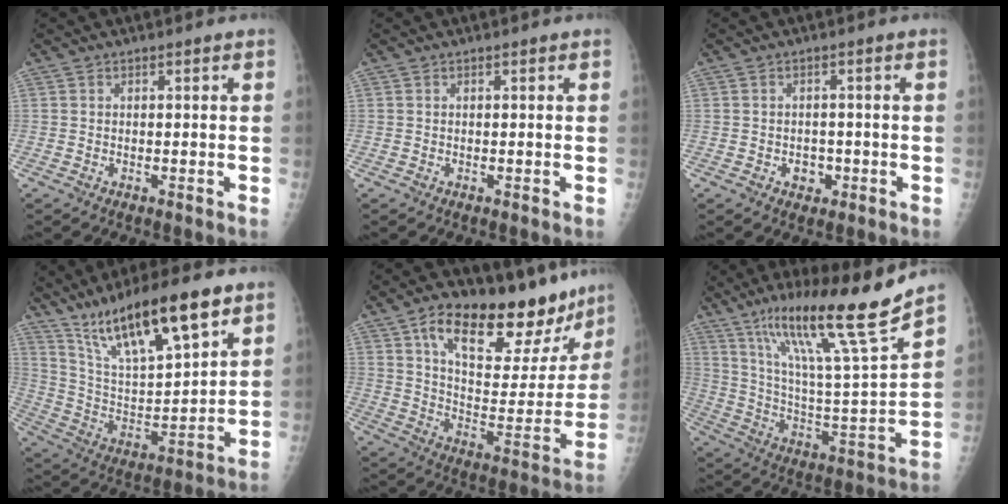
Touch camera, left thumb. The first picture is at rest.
{"total": 0.0}
{"total": 2.8, "force": [-1.0, 2.3, 1.3], "torque": [-0.003, 0.006, -0.010]}
{"total": 20.4, "force": [13.3, 5.1, 14.6], "torque": [-0.233, -0.044, 0.247]}
{"total": 25.1, "force": [16.6, 10.7, 15.5], "torque": [-0.179, -0.057, 0.260]}
{"total": 22.7, "force": [15.4, 1.1, 16.7], "torque": [-0.252, -0.066, 0.268]}